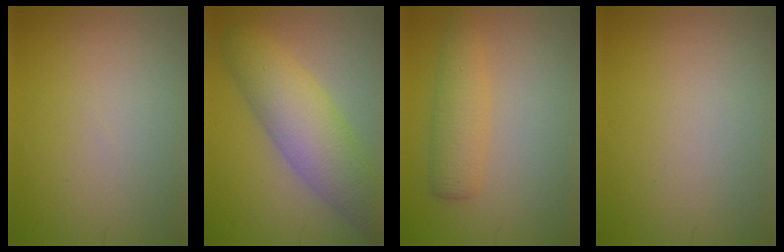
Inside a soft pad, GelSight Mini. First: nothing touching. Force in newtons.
{"total": 7.7, "press": 7.7, "slide": 0.3}
{"total": 3.4, "press": 3.4, "slide": 0.1}
{"total": 0.0}